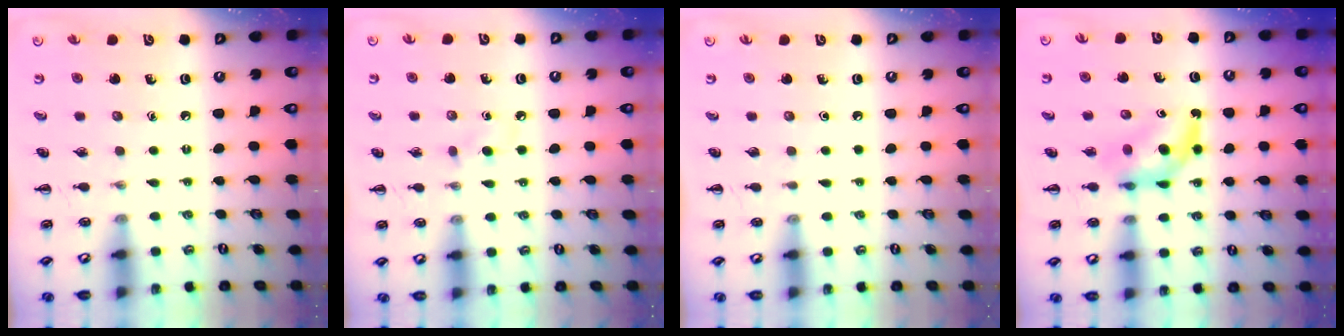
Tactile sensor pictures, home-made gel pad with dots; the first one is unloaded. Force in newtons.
{"total": 2.6, "press": 2.4, "slide": 1.1}
{"total": 0.0}
{"total": 6.1, "press": 6.0, "slide": 1.1}